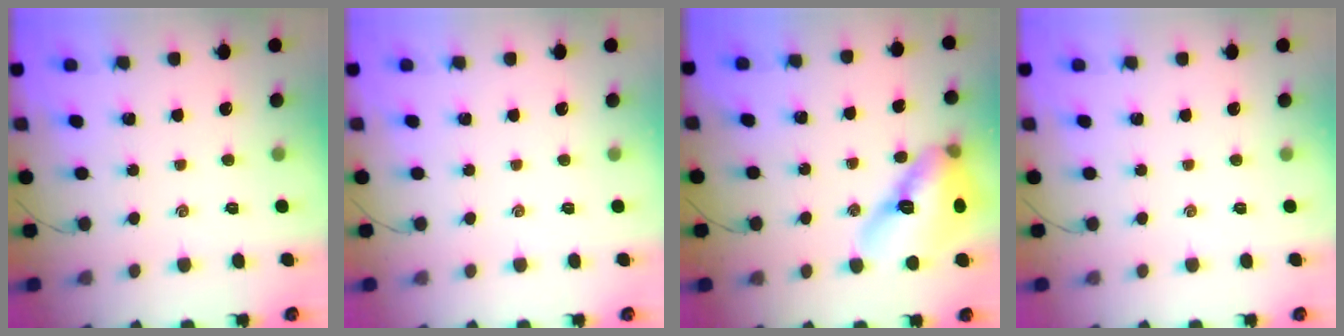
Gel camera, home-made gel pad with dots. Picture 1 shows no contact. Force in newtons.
{"total": 0.0}
{"total": 15.0, "press": 14.4, "slide": 4.2}
{"total": 0.0}